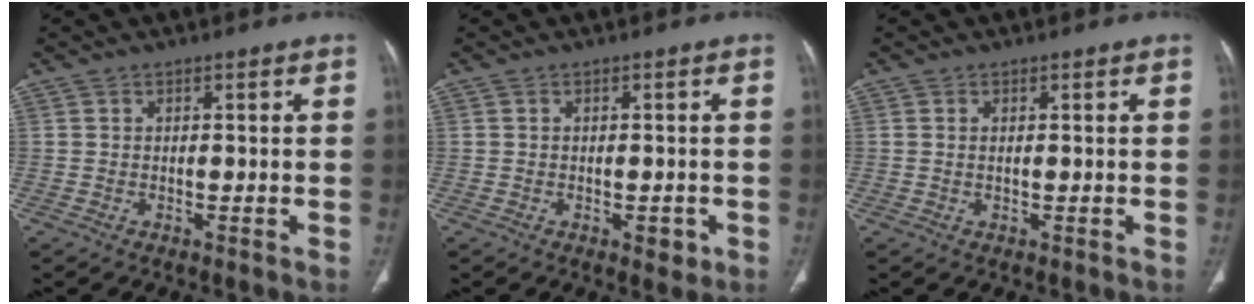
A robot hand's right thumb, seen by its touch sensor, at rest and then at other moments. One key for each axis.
{"total": 2.8, "fx": -1.3, "fy": 1.8, "fz": 1.7, "tx": -0.006, "ty": 0.006, "tz": -0.012}
{"total": 0.5, "fx": 0.1, "fy": 0.2, "fz": 0.5, "tx": -0.017, "ty": 0.002, "tz": 0.004}